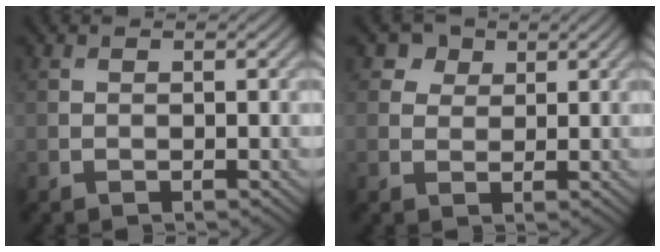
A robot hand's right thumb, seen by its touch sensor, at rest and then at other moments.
{"total": 2.5, "force": [1.4, 1.9, 0.7], "torque": [-0.014, -0.002, 0.028]}